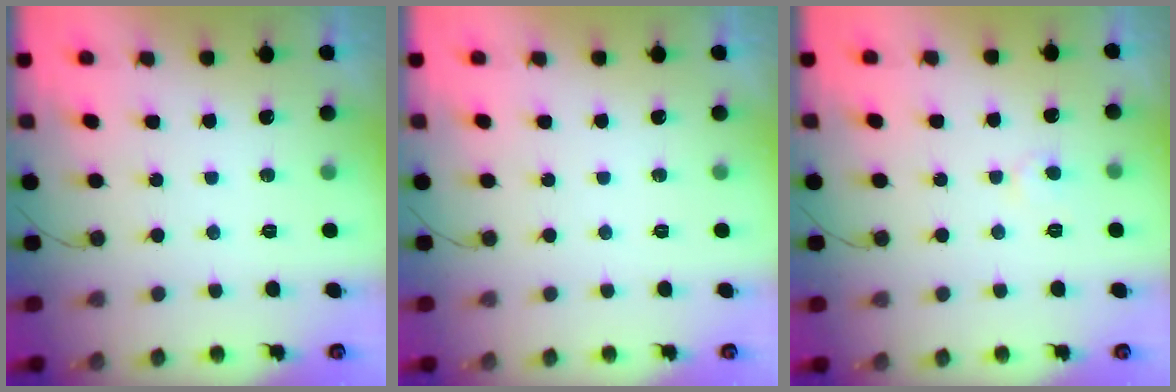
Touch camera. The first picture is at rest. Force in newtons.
{"total": 0.0}
{"total": 3.7, "press": 3.7, "slide": 0.3}